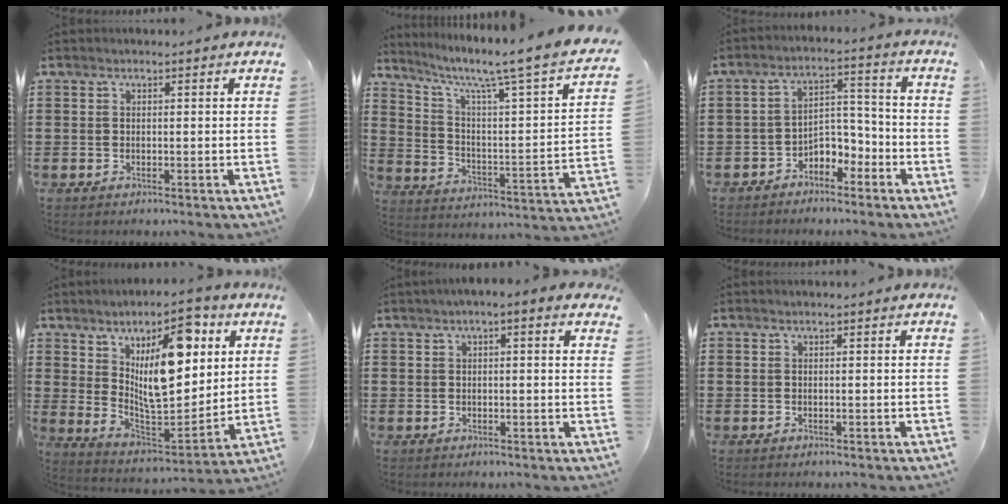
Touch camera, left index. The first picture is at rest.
{"total": 6.5, "force": [4.6, 0.0, 4.6], "torque": [-0.099, -0.048, 0.061]}
{"total": 4.7, "force": [-3.8, 2.2, 1.6], "torque": [-0.032, 0.016, -0.074]}
{"total": 13.1, "force": [4.9, 5.8, 10.7], "torque": [-0.162, -0.018, 0.082]}
{"total": 1.3, "force": [0.2, 0.7, 1.1], "torque": [-0.023, 0.005, 0.000]}
{"total": 0.0}